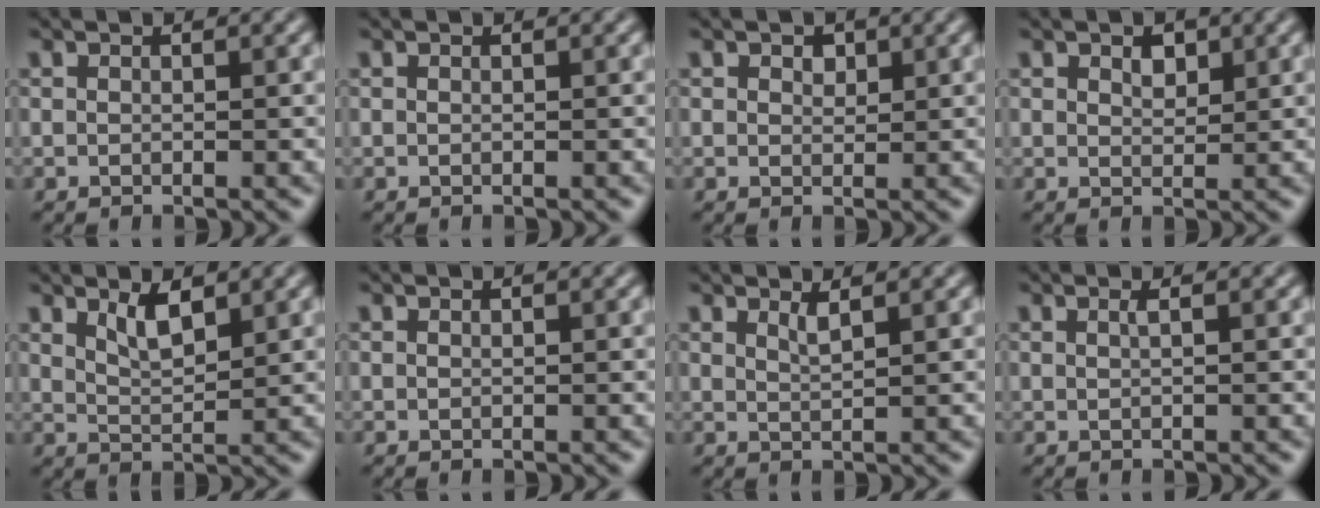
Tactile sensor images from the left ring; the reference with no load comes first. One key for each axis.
{"total": 0.0}
{"total": 1.1, "fx": 0.6, "fy": 0.7, "fz": 0.5, "tx": -0.006, "ty": -0.001, "tz": 0.009}
{"total": 1.5, "fx": 0.8, "fy": 0.8, "fz": 0.8, "tx": -0.012, "ty": 0.001, "tz": 0.015}
{"total": 2.4, "fx": 1.6, "fy": 0.7, "fz": 1.7, "tx": -0.033, "ty": -0.005, "tz": 0.032}
{"total": 0.0}
{"total": 1.3, "fx": 0.9, "fy": 0.3, "fz": 0.9, "tx": -0.010, "ty": -0.001, "tz": 0.013}
{"total": 0.8, "fx": 0.2, "fy": 0.2, "fz": 0.7, "tx": -0.008, "ty": 0.004, "tz": 0.002}